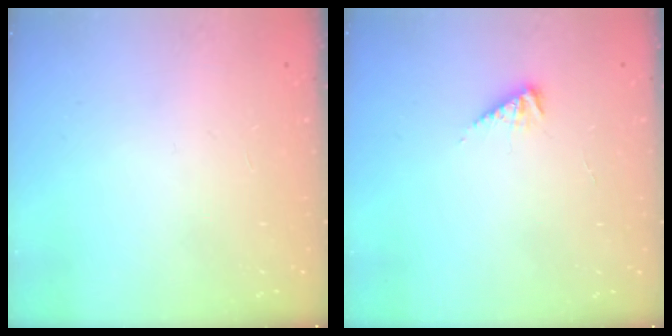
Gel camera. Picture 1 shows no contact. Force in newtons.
{"total": 3.3, "press": 3.3, "slide": 0.4}